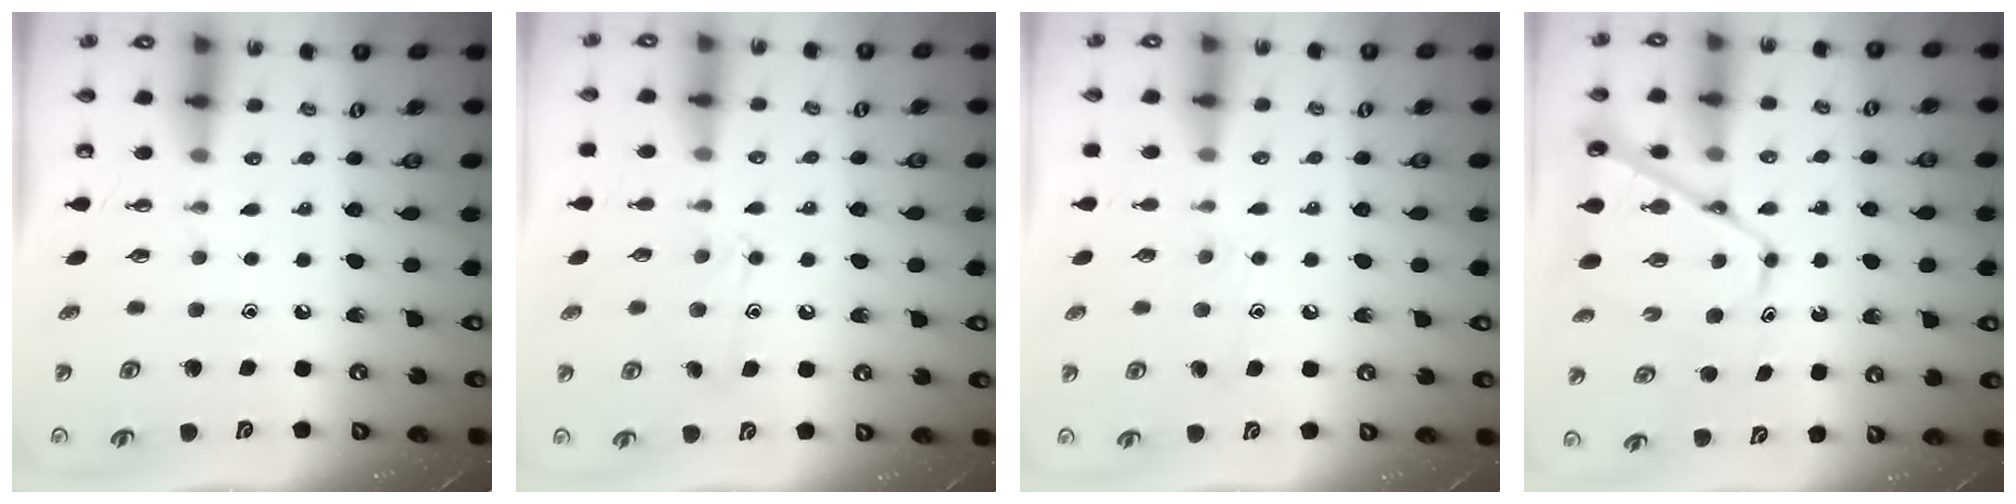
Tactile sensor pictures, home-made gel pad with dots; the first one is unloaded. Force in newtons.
{"total": 10.1, "press": 10.1, "slide": 0.8}
{"total": 7.4, "press": 7.4, "slide": 0.3}
{"total": 12.5, "press": 12.5, "slide": 1.1}